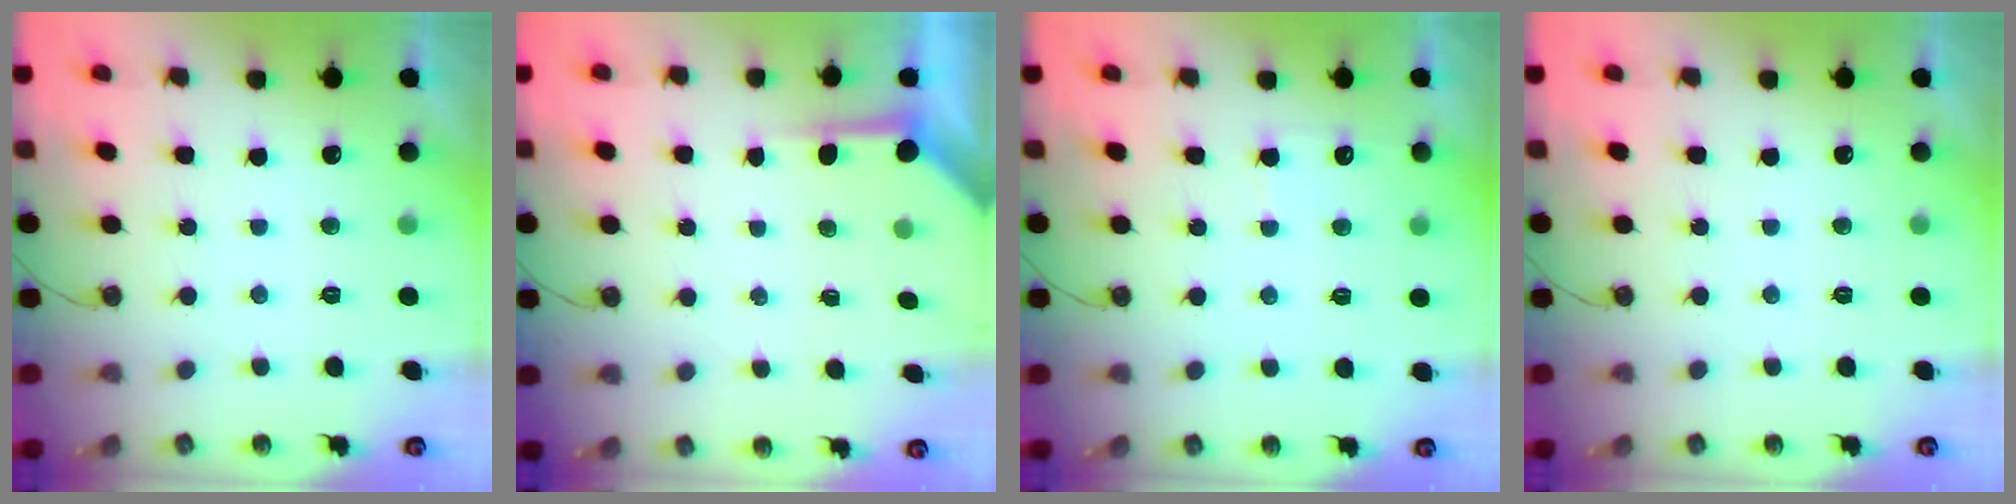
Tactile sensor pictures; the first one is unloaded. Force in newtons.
{"total": 3.7, "press": 3.7, "slide": 0.5}
{"total": 4.1, "press": 4.0, "slide": 0.4}
{"total": 0.0}